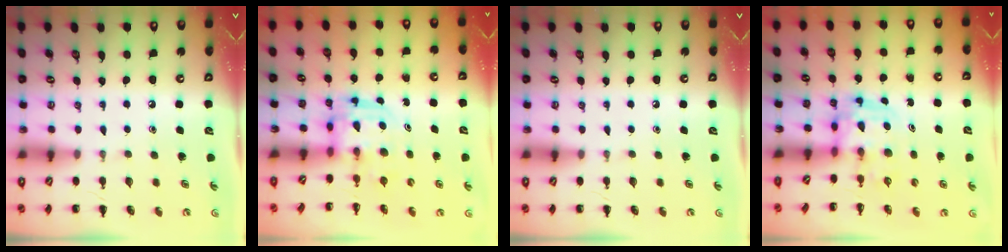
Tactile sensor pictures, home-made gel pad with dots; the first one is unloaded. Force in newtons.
{"total": 3.0, "press": 3.0, "slide": 0.3}
{"total": 0.0}
{"total": 3.6, "press": 3.6, "slide": 0.6}